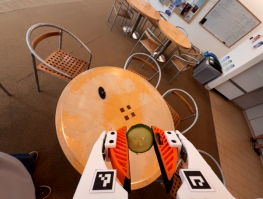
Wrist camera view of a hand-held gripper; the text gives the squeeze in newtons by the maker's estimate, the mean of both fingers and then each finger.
{"total": 8.9, "left": 8.9, "right": 8.9}